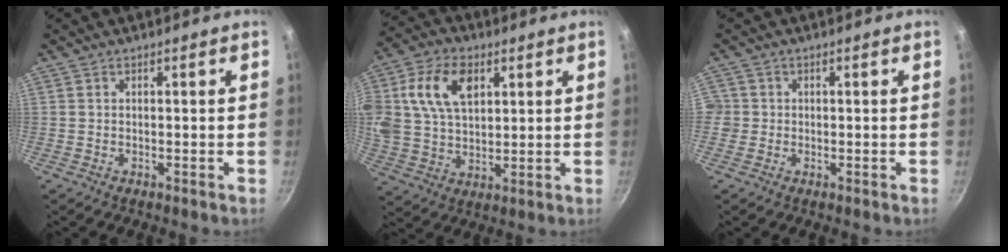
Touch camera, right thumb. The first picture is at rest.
{"total": 15.6, "force": [5.0, 10.2, 10.6], "torque": [-0.195, 0.007, 0.091]}
{"total": 2.4, "force": [-0.5, 2.4, 0.4], "torque": [0.005, 0.007, -0.012]}